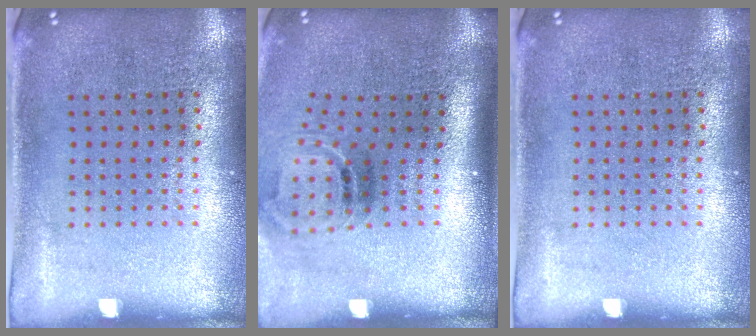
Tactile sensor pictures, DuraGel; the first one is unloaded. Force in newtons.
{"total": 1.6, "press": 1.0, "slide": 1.2}
{"total": 0.0}